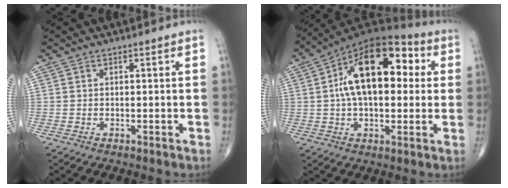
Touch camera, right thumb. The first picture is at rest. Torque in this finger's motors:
{"motor_torque": [-0.14, 2.78, 1.32, -0.48, 0.18]}